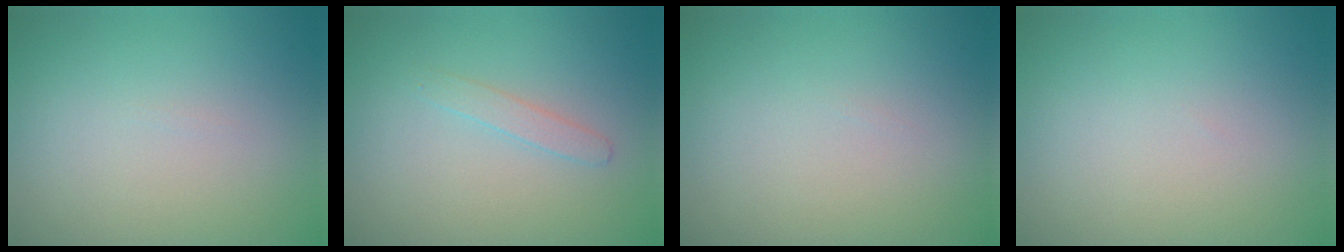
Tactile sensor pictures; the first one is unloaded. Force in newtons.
{"total": 1.2, "press": 1.2, "slide": 0.0}
{"total": 0.0}
{"total": 0.0}